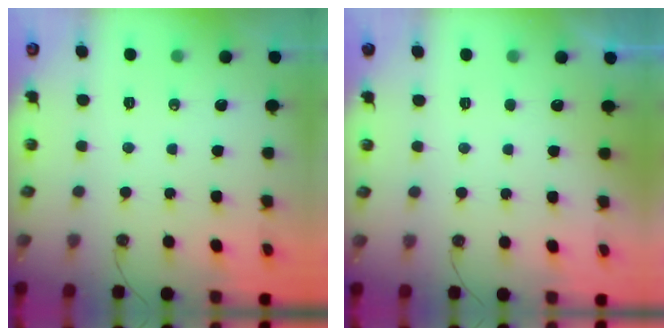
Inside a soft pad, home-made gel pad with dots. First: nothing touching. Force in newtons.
{"total": 0.8, "press": 0.5, "slide": 0.6}